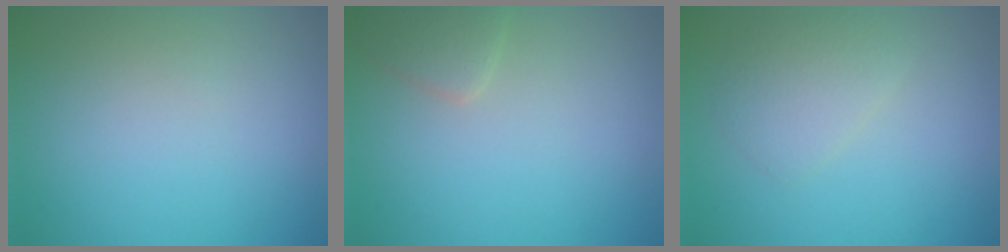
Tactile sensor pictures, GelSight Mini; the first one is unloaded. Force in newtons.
{"total": 1.7, "press": 1.7, "slide": 0.1}
{"total": 2.1, "press": 2.1, "slide": 0.1}